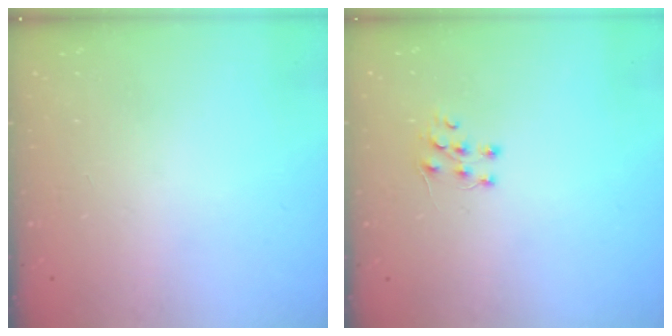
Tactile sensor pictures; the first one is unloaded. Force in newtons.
{"total": 4.7, "press": 4.7, "slide": 0.3}